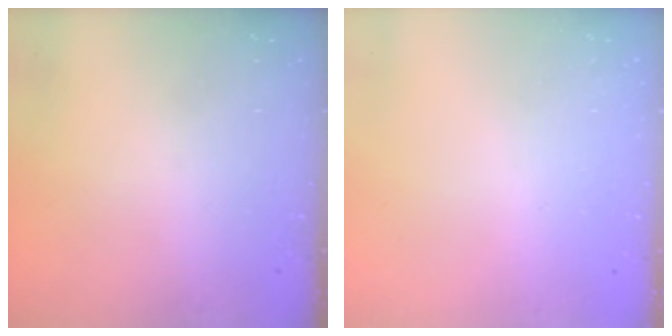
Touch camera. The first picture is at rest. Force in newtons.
{"total": 2.5, "press": 2.5, "slide": 0.2}